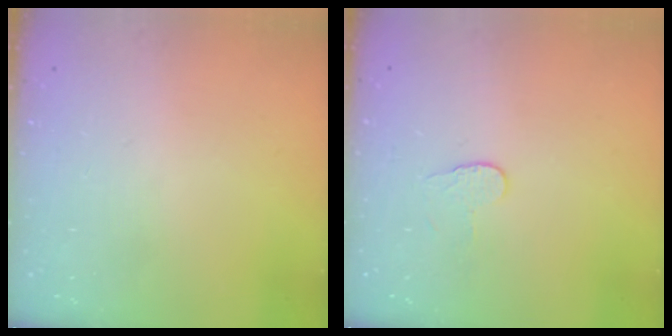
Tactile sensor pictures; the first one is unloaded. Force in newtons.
{"total": 3.7, "press": 3.7, "slide": 0.3}